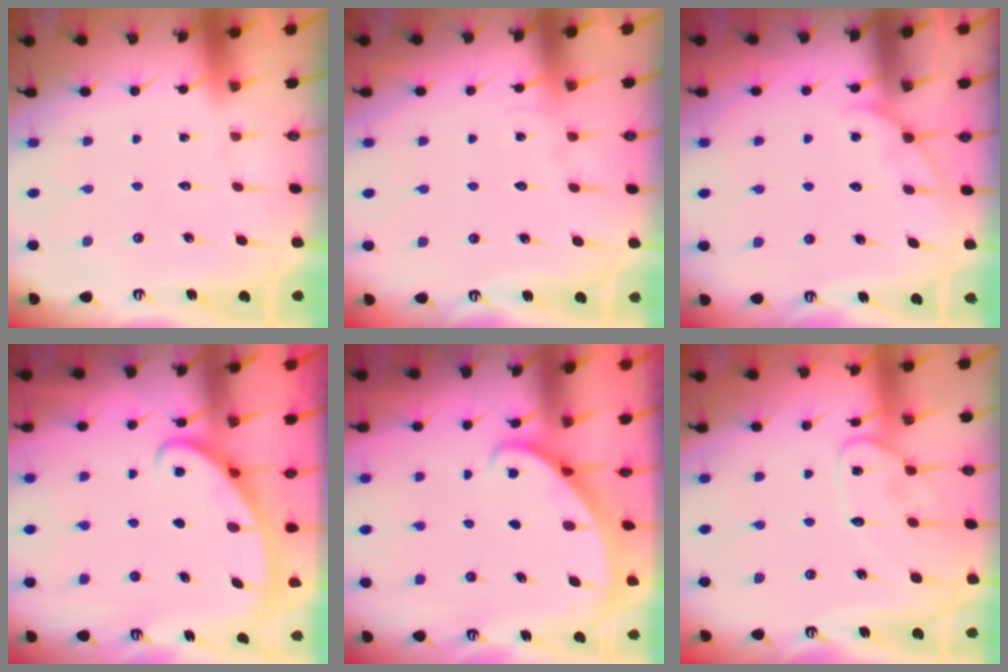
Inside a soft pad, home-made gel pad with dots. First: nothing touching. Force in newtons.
{"total": 2.9, "press": 2.9, "slide": 0.3}
{"total": 3.2, "press": 3.2, "slide": 0.2}
{"total": 2.5, "press": 2.5, "slide": 0.3}
{"total": 1.8, "press": 1.8, "slide": 0.0}
{"total": 12.6, "press": 12.5, "slide": 1.0}